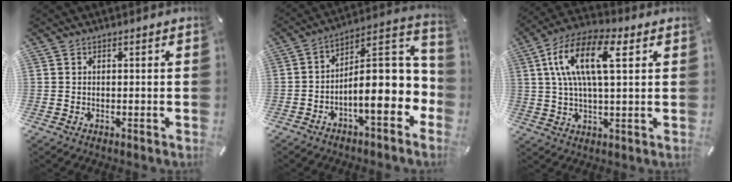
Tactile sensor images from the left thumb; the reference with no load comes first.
{"total": 15.5, "force": [-3.8, 6.7, 13.4], "torque": [-0.172, -0.010, -0.056]}
{"total": 13.5, "force": [4.1, 5.6, 11.6], "torque": [-0.250, 0.007, 0.069]}